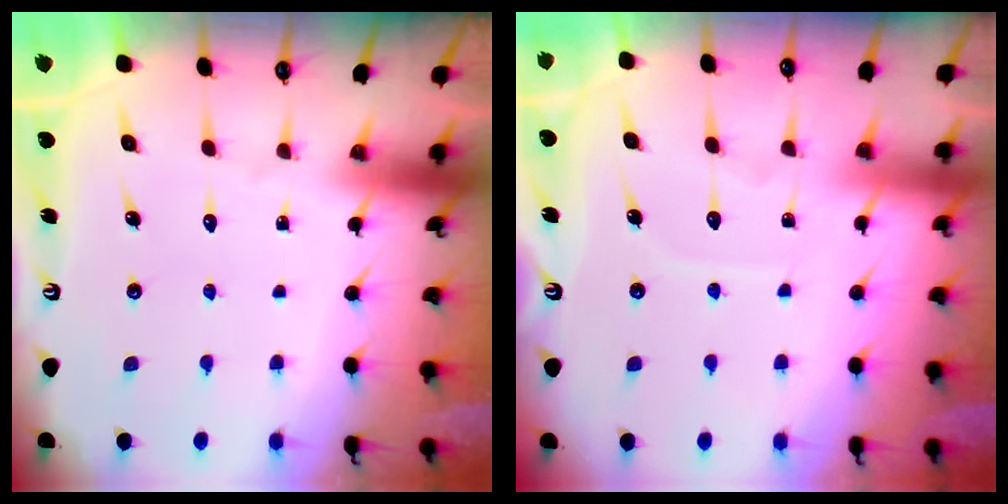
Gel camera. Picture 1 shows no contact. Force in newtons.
{"total": 4.8, "press": 4.8, "slide": 0.5}